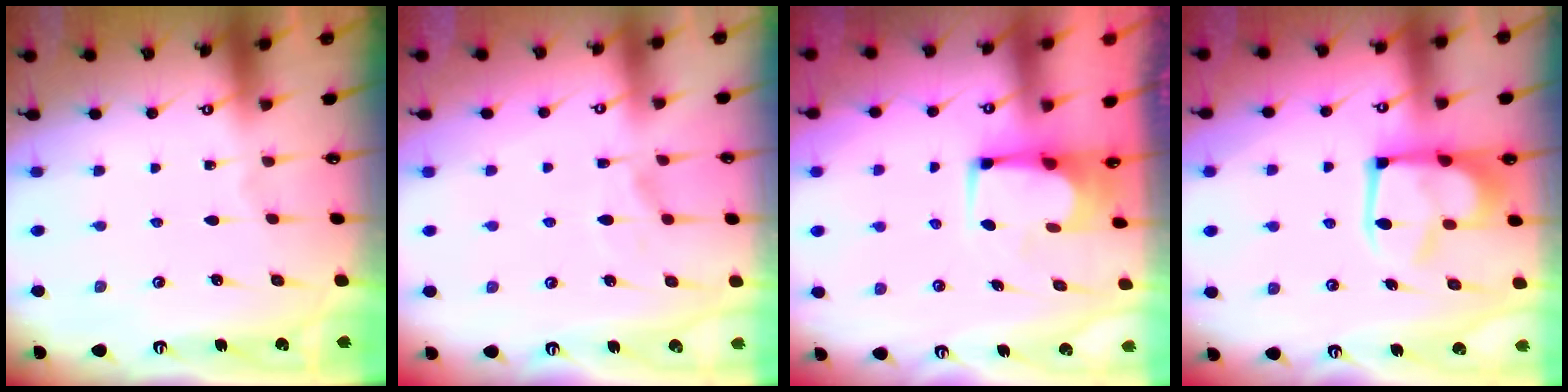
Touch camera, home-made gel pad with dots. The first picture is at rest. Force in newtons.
{"total": 1.2, "press": 0.0, "slide": 1.2}
{"total": 2.8, "press": 2.8, "slide": 0.1}
{"total": 6.8, "press": 6.7, "slide": 1.2}